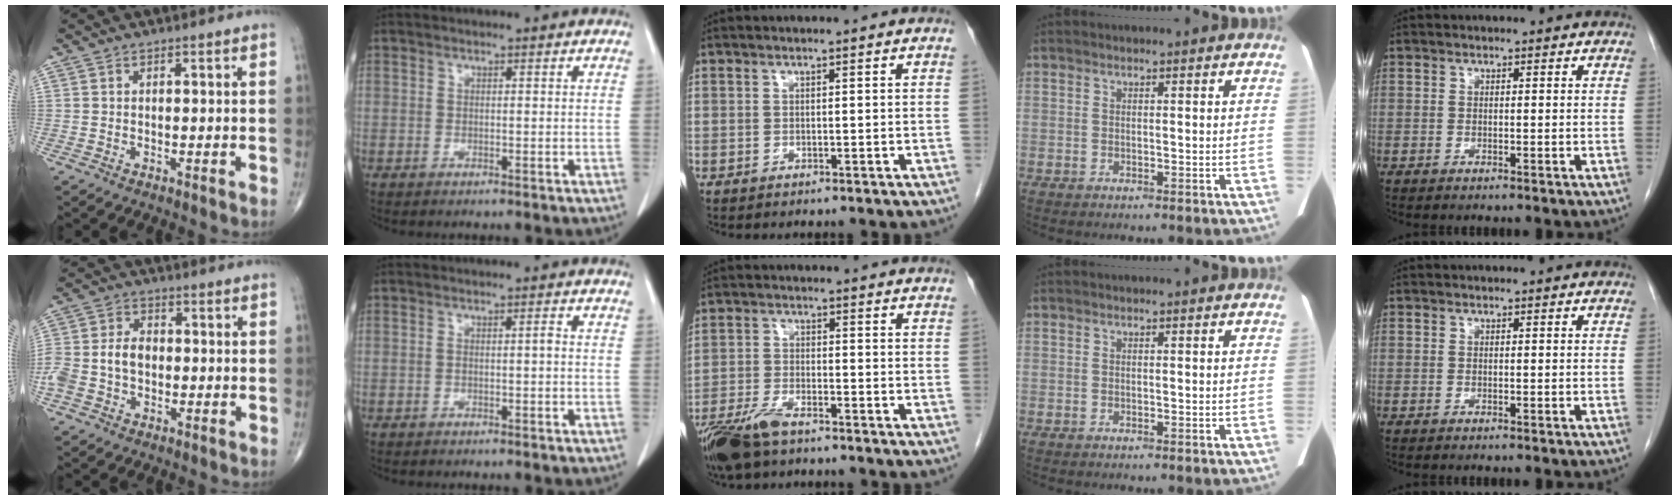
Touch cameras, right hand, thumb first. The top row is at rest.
{"thumb": {"total": 8.5, "force": [-1.2, 6.0, 5.9], "torque": [-0.122, 0.027, -0.026]}, "index": {"total": 0.9, "force": [-0.2, 0.1, 0.9], "torque": [-0.015, 0.002, -0.003]}, "middle": {"total": 8.1, "force": [-6.4, 2.0, 4.6], "torque": [-0.096, -0.019, -0.121]}}